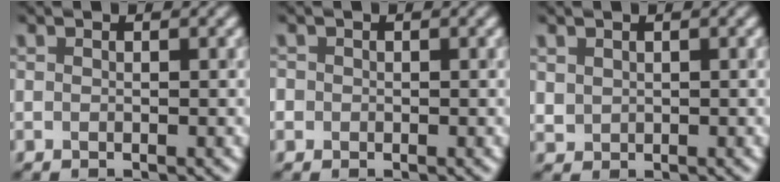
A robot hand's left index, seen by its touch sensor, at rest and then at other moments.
{"total": 0.6, "force": [-0.1, 0.6, -0.1], "torque": [0.009, 0.001, -0.003]}
{"total": 0.9, "force": [0.5, 0.7, -0.2], "torque": [0.011, 0.001, 0.011]}